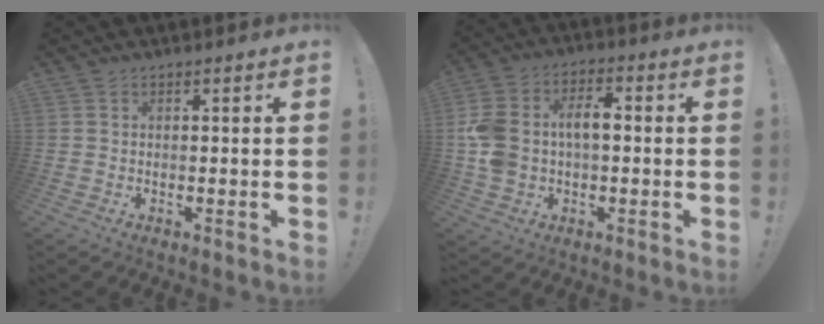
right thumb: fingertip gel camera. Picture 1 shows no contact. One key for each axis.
{"total": 11.9, "fx": 0.1, "fy": 8.3, "fz": 8.6, "tx": -0.186, "ty": 0.012, "tz": 0.003}